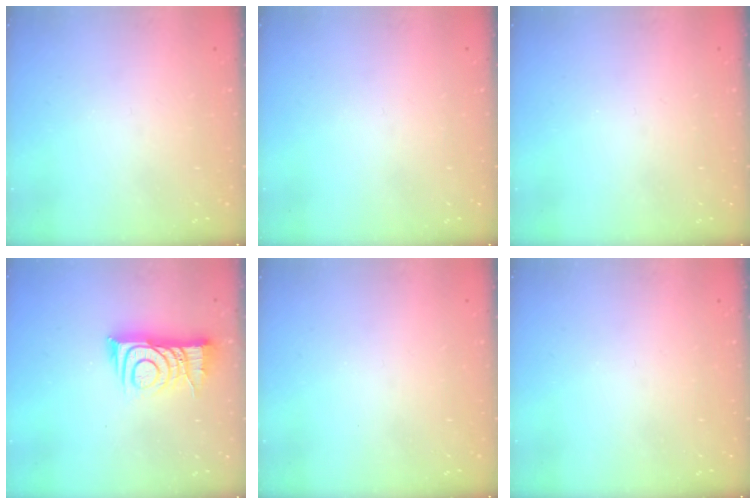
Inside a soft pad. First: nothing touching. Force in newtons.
{"total": 0.0}
{"total": 0.0}
{"total": 10.3, "press": 10.3, "slide": 0.9}
{"total": 0.0}
{"total": 0.0}